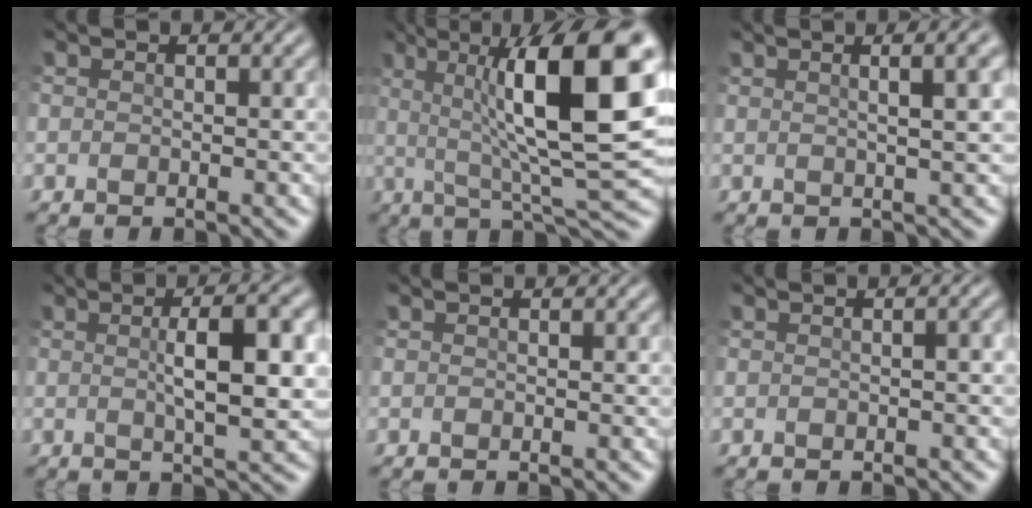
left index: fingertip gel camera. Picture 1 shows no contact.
{"total": 13.9, "force": [2.5, 3.5, 13.3], "torque": [-0.187, 0.013, 0.033]}
{"total": 8.8, "force": [3.6, 3.9, 7.0], "torque": [-0.034, 0.054, 0.010]}
{"total": 6.7, "force": [0.6, 1.7, 6.5], "torque": [-0.090, 0.009, 0.008]}
{"total": 0.0}
{"total": 1.1, "force": [-0.1, 0.2, 1.0], "torque": [-0.014, 0.006, 0.001]}